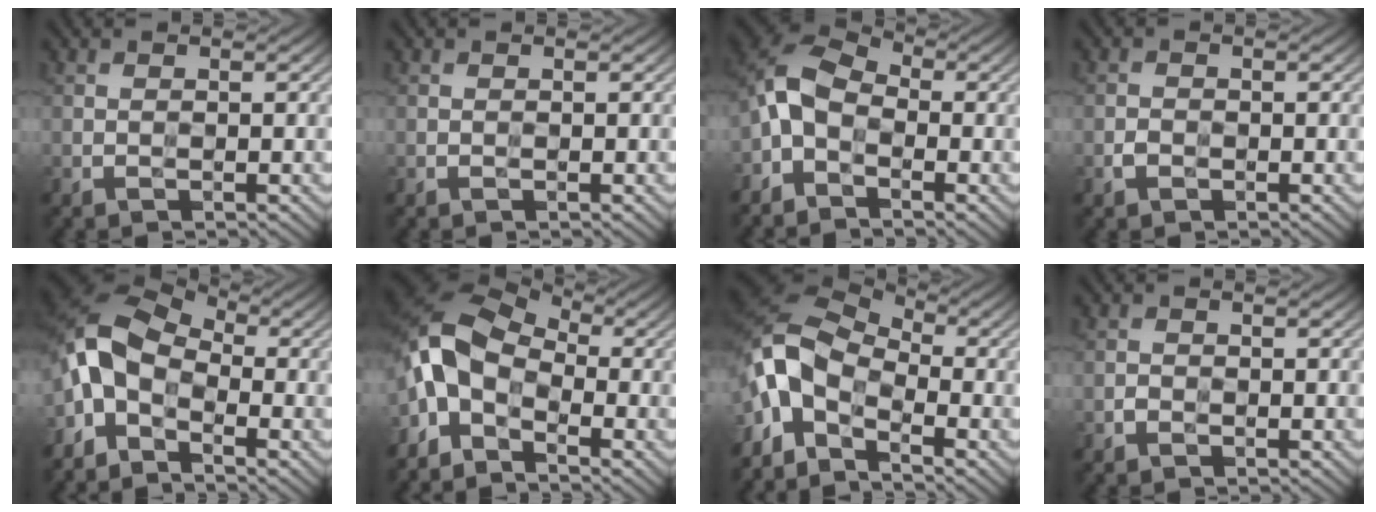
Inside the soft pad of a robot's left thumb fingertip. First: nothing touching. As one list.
[{"total": 0.0}, {"total": 6.5, "force": [-2.7, 4.1, 4.2], "torque": [-0.100, 0.005, -0.073]}, {"total": 1.2, "force": [-0.6, 0.9, 0.6], "torque": [-0.011, 0.000, -0.015]}, {"total": 8.1, "force": [-3.5, 4.6, 5.7], "torque": [-0.127, 0.007, -0.094]}, {"total": 9.0, "force": [-3.5, 4.9, 6.7], "torque": [-0.151, 0.007, -0.093]}, {"total": 9.7, "force": [-3.7, 4.8, 7.6], "torque": [-0.162, 0.007, -0.099]}, {"total": 0.8, "force": [-0.5, 0.6, 0.3], "torque": [-0.004, -0.001, -0.012]}]